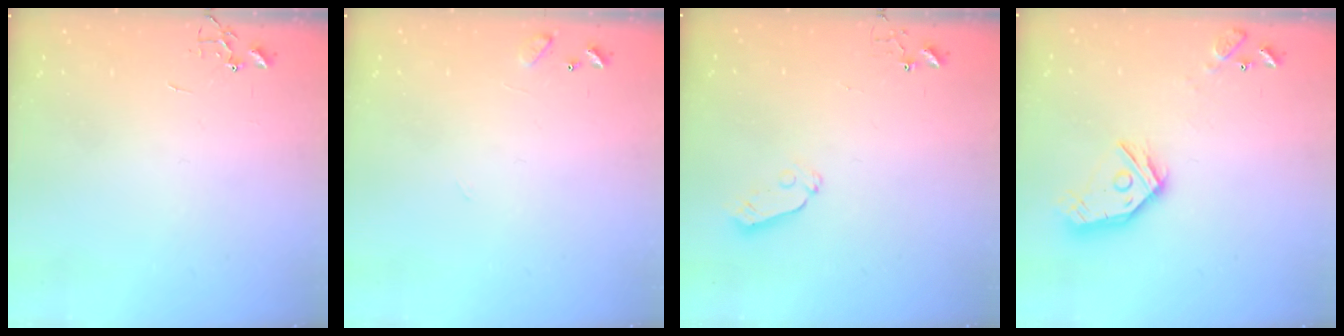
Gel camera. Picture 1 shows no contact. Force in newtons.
{"total": 8.4, "press": 8.4, "slide": 0.5}
{"total": 4.1, "press": 4.1, "slide": 0.1}
{"total": 14.1, "press": 14.1, "slide": 1.1}